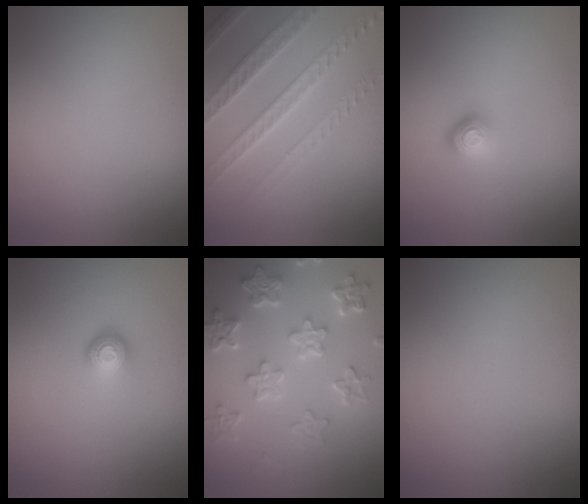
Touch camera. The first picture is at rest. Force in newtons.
{"total": 4.4, "press": 4.2, "slide": 1.1}
{"total": 1.8, "press": 1.2, "slide": 1.3}
{"total": 1.6, "press": 1.1, "slide": 1.2}
{"total": 5.9, "press": 4.6, "slide": 3.8}
{"total": 0.0}